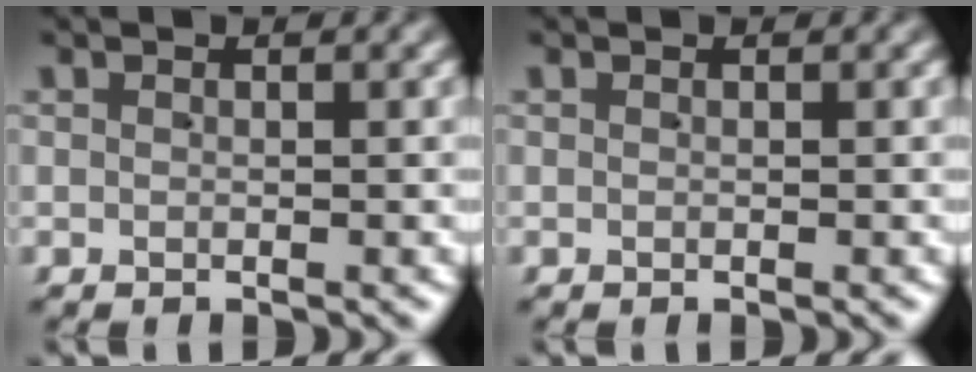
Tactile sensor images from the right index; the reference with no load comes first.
{"total": 0.0}